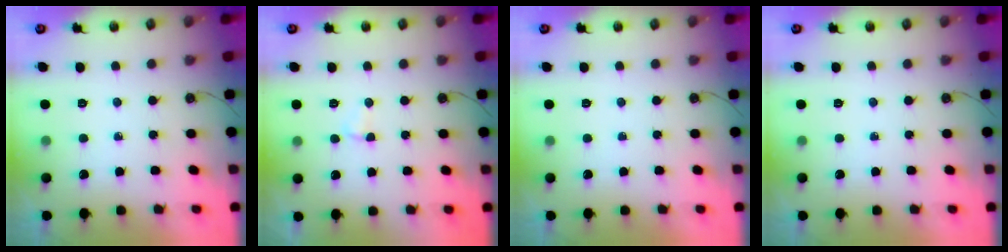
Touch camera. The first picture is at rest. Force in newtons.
{"total": 2.5, "press": 2.5, "slide": 0.7}
{"total": 0.0}
{"total": 0.0}